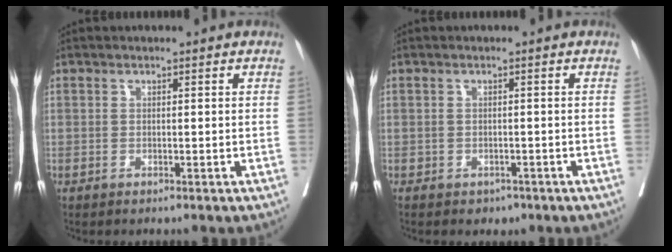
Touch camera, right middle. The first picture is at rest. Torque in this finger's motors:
{"motor_torque": [-0.10, -0.04, 0.00, 0.00]}